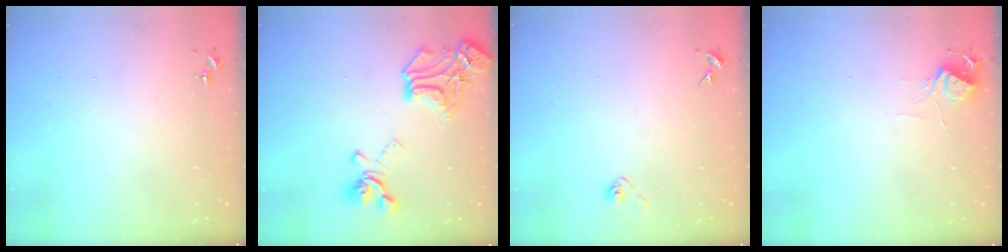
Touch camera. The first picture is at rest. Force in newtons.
{"total": 19.7, "press": 19.7, "slide": 1.4}
{"total": 2.9, "press": 2.8, "slide": 0.8}
{"total": 6.0, "press": 6.0, "slide": 0.7}